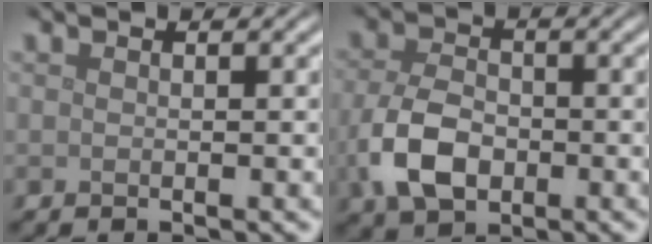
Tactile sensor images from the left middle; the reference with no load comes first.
{"total": 5.6, "force": [-1.6, 3.7, 3.8], "torque": [-0.089, -0.005, -0.034]}